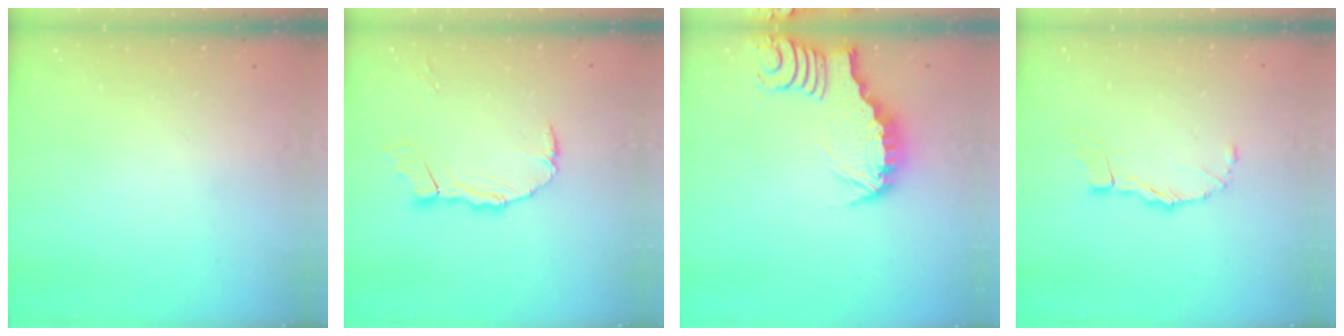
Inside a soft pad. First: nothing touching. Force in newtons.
{"total": 8.6, "press": 8.6, "slide": 0.9}
{"total": 3.2, "press": 3.2, "slide": 0.4}
{"total": 5.3, "press": 5.3, "slide": 0.3}